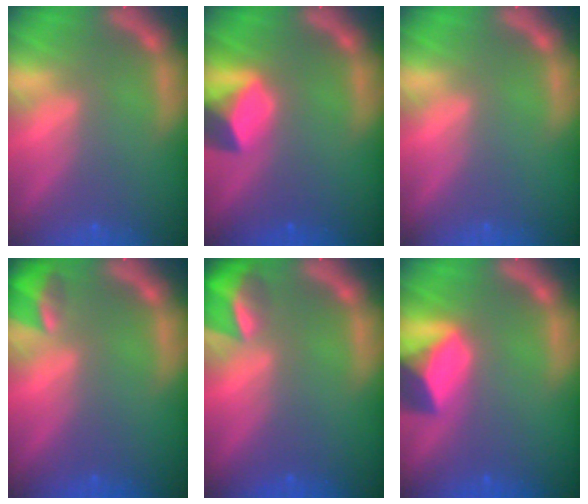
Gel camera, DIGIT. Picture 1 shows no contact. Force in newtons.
{"total": 4.4}
{"total": 0.0}
{"total": 2.9}
{"total": 4.4}
{"total": 6.4}